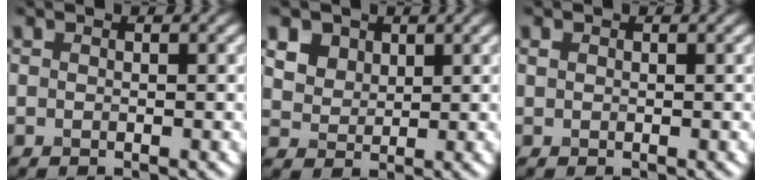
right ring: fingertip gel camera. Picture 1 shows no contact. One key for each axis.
{"total": 3.6, "fx": 2.6, "fy": 2.3, "fz": 0.9, "tx": -0.071, "ty": 0.008, "tz": 0.076}
{"total": 0.6, "fx": -0.1, "fy": -0.4, "fz": -0.4, "tx": -0.006, "ty": -0.001, "tz": 0.012}